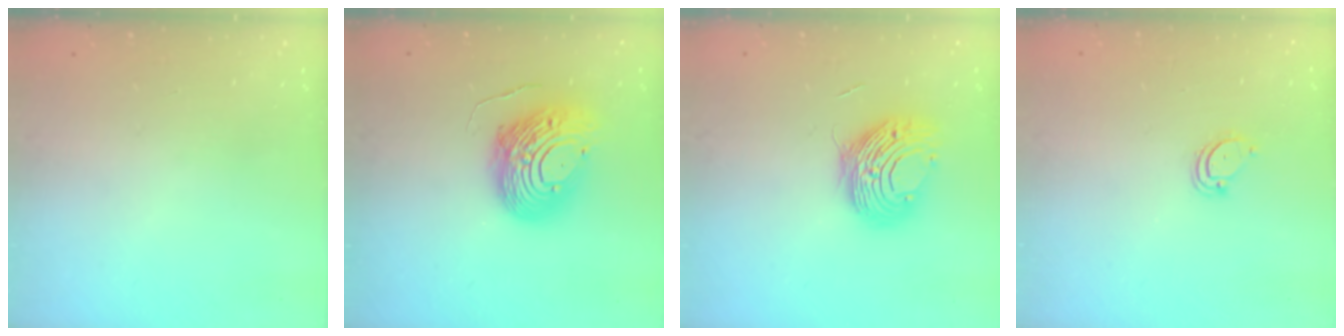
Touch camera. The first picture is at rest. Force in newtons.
{"total": 14.4, "press": 14.4, "slide": 1.2}
{"total": 11.0, "press": 10.9, "slide": 1.1}
{"total": 3.8, "press": 3.8, "slide": 0.4}